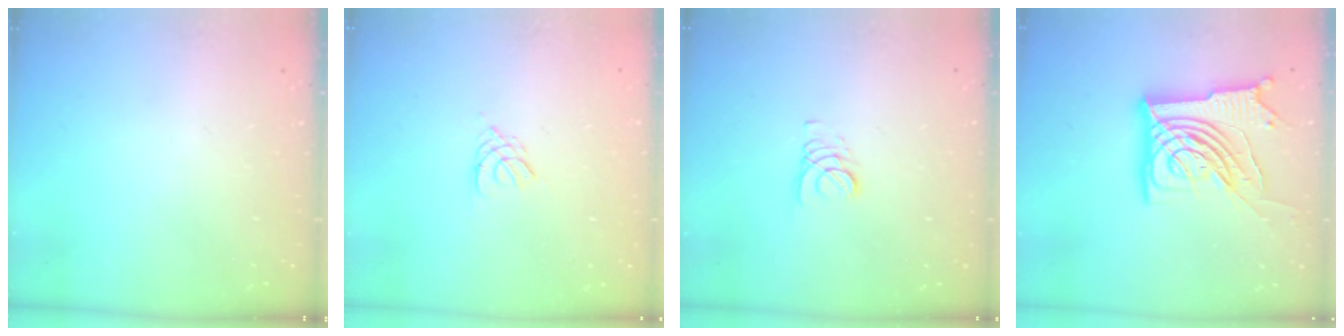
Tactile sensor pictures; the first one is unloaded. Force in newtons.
{"total": 2.6, "press": 2.5, "slide": 0.5}
{"total": 2.7, "press": 2.7, "slide": 0.3}
{"total": 17.0, "press": 16.9, "slide": 1.7}